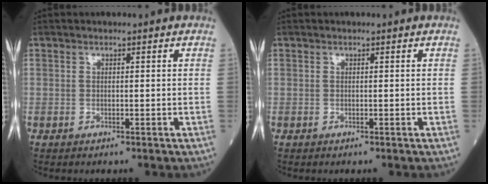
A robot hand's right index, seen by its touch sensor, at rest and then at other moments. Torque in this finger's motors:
{"motor_torque": [0.00, 0.00, 0.00, 0.00]}